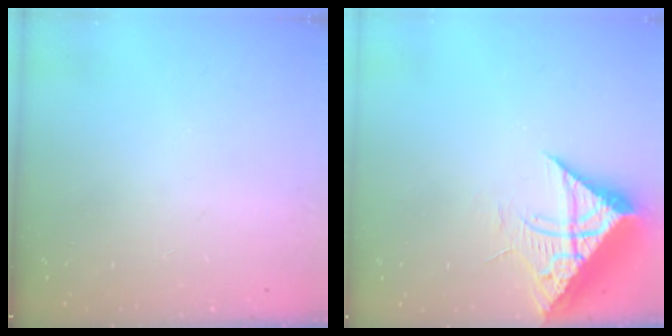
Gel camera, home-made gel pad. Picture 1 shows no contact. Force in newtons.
{"total": 11.8, "press": 11.7, "slide": 1.2}